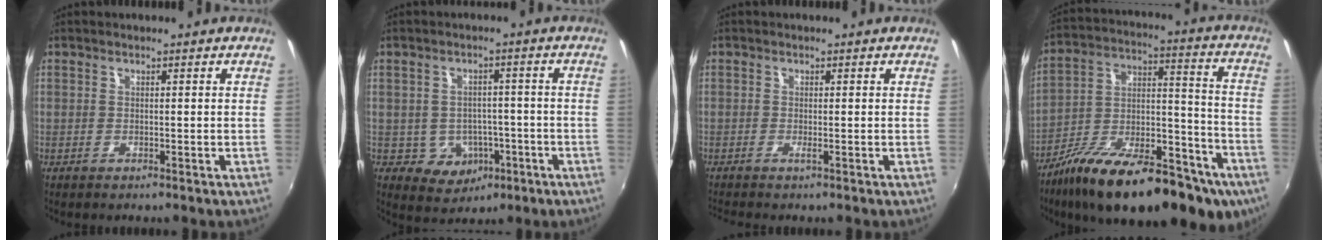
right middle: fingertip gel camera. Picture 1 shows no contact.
{"total": 7.0, "force": [-2.4, 6.2, 2.2], "torque": [-0.061, 0.011, -0.012]}
{"total": 1.0, "force": [-0.7, -0.3, 0.7], "torque": [-0.016, -0.001, -0.016]}
{"total": 29.1, "force": [-22.9, 5.4, 17.0], "torque": [-0.260, -0.057, -0.321]}